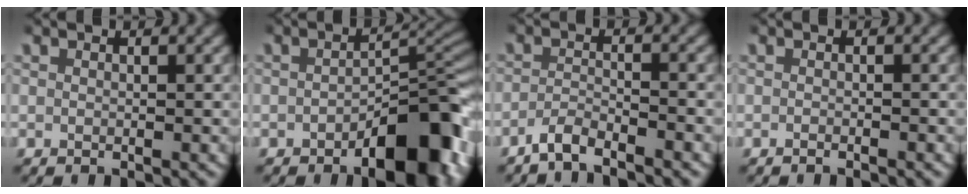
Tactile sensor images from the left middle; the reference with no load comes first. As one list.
[{"total": 8.4, "force": [-4.2, 3.4, 6.4], "torque": [-0.067, 0.009, -0.064]}, {"total": 3.1, "force": [-2.9, 0.4, 0.8], "torque": [-0.017, 0.002, -0.057]}, {"total": 0.7, "force": [-0.7, -0.2, 0.3], "torque": [-0.009, 0.001, -0.012]}]